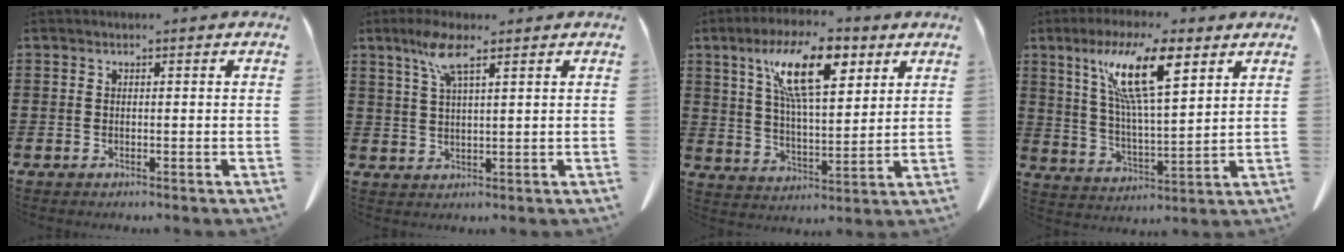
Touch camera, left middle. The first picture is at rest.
{"total": 5.9, "force": [3.6, 1.1, 4.6], "torque": [-0.100, 0.008, 0.062]}
{"total": 13.8, "force": [7.6, 4.5, 10.6], "torque": [-0.201, -0.008, 0.130]}
{"total": 12.6, "force": [7.3, 2.9, 9.9], "torque": [-0.208, -0.006, 0.125]}